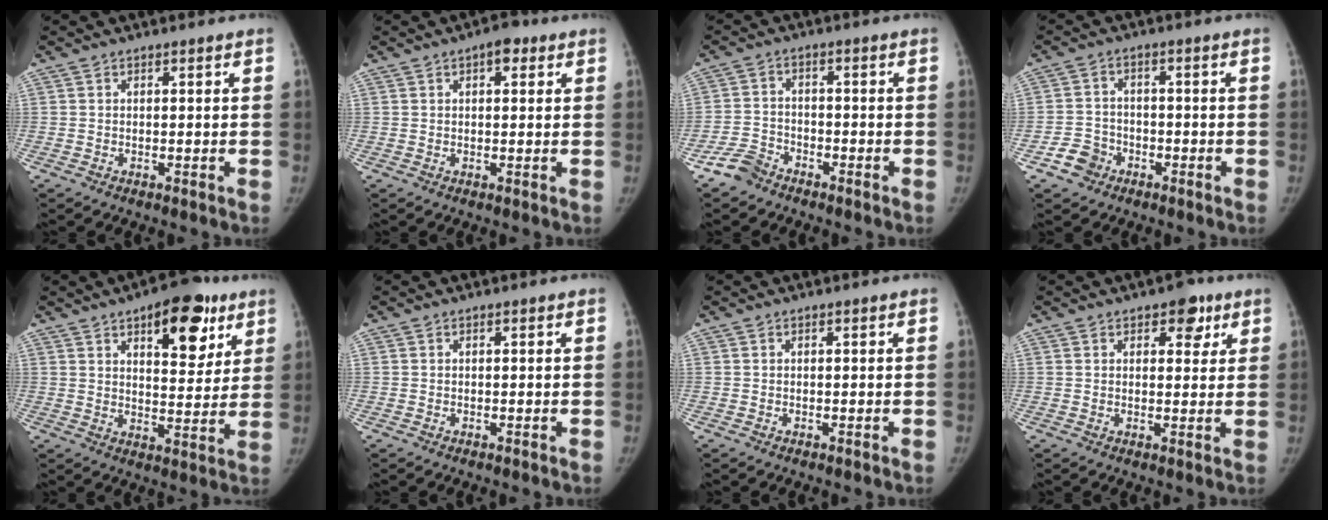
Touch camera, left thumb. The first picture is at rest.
{"total": 3.3, "force": [1.6, 1.7, 2.3], "torque": [-0.017, 0.001, 0.014]}
{"total": 4.7, "force": [-3.8, 2.5, 0.9], "torque": [-0.013, 0.015, -0.082]}
{"total": 4.8, "force": [-2.8, 3.9, 0.9], "torque": [0.002, 0.023, -0.051]}
{"total": 14.7, "force": [7.7, 6.8, 10.5], "torque": [-0.092, -0.029, 0.106]}
{"total": 0.0}
{"total": 0.0}
{"total": 5.0, "force": [2.7, 3.0, 3.0], "torque": [-0.006, -0.008, 0.030]}